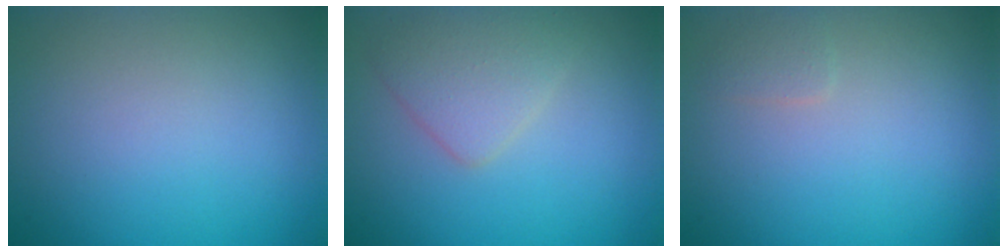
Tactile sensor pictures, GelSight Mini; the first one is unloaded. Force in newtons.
{"total": 3.0, "press": 3.0, "slide": 0.1}
{"total": 0.9, "press": 0.9, "slide": 0.1}